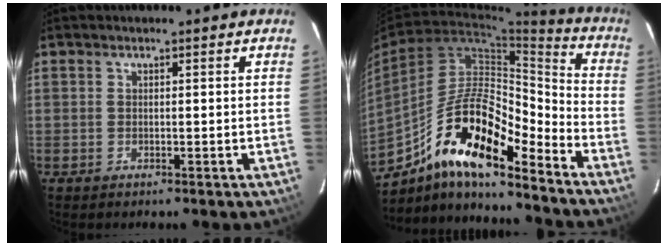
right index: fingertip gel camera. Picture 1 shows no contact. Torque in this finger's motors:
{"motor_torque": [1.43, -0.70, 1.06, 0.16]}